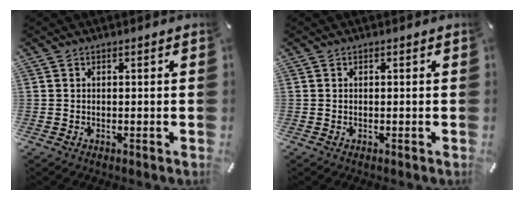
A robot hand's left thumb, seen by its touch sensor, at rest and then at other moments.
{"total": 0.0}